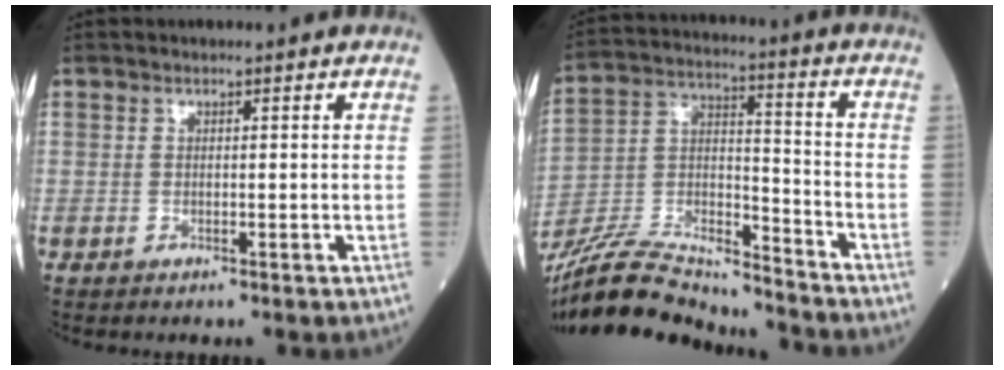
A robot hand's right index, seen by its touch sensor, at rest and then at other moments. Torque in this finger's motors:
{"motor_torque": [0.17, -1.36, 0.17, 0.03]}